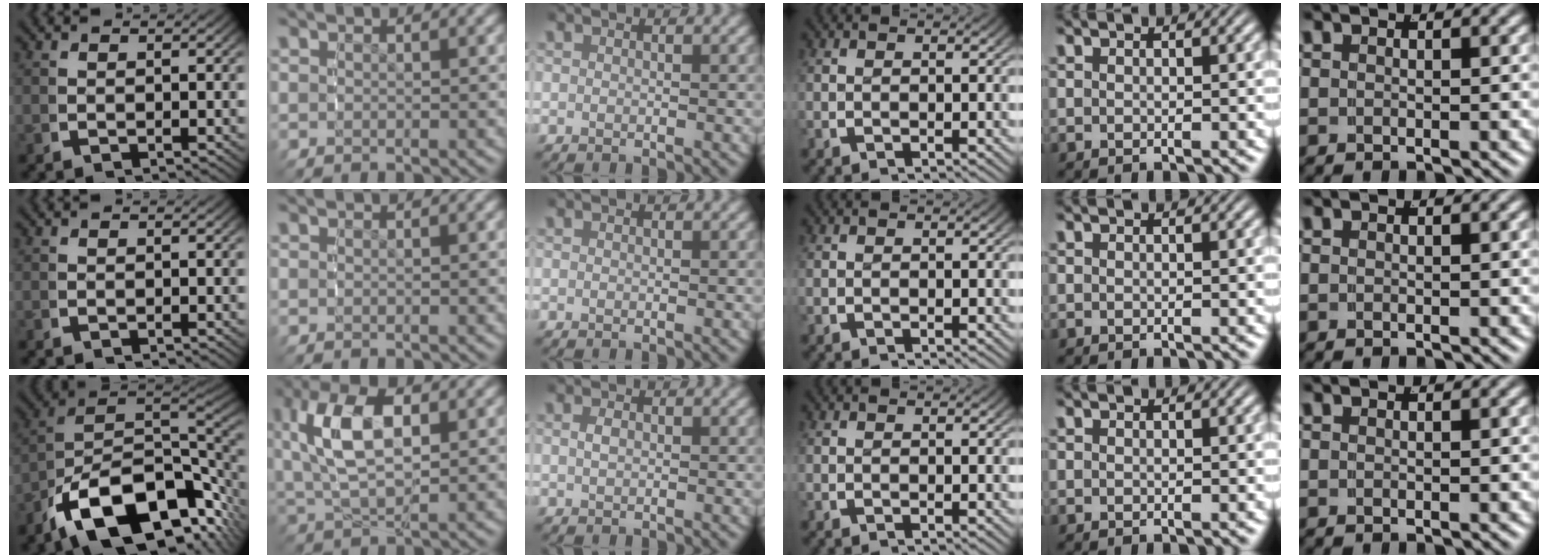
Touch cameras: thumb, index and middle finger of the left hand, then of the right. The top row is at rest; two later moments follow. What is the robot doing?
{"motion": "grasp_and_lifting", "object": "bowl"}